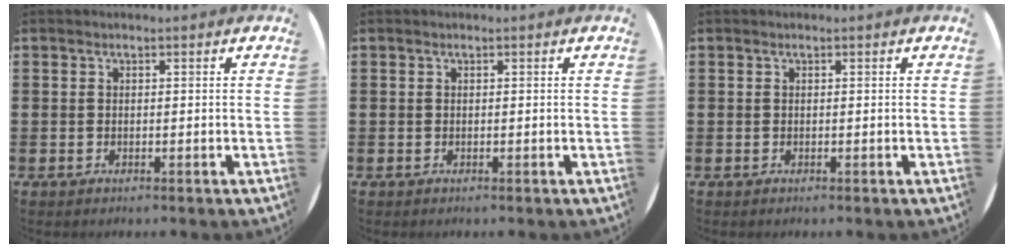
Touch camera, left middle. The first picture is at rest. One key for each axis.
{"total": 0.0}
{"total": 0.0}